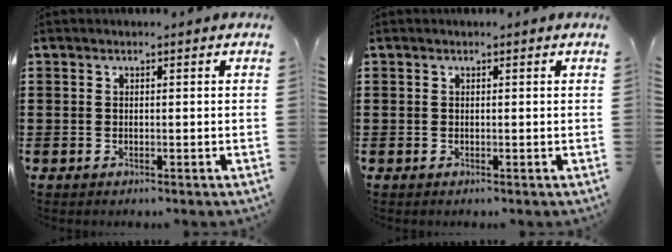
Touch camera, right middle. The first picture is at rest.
{"total": 0.0}